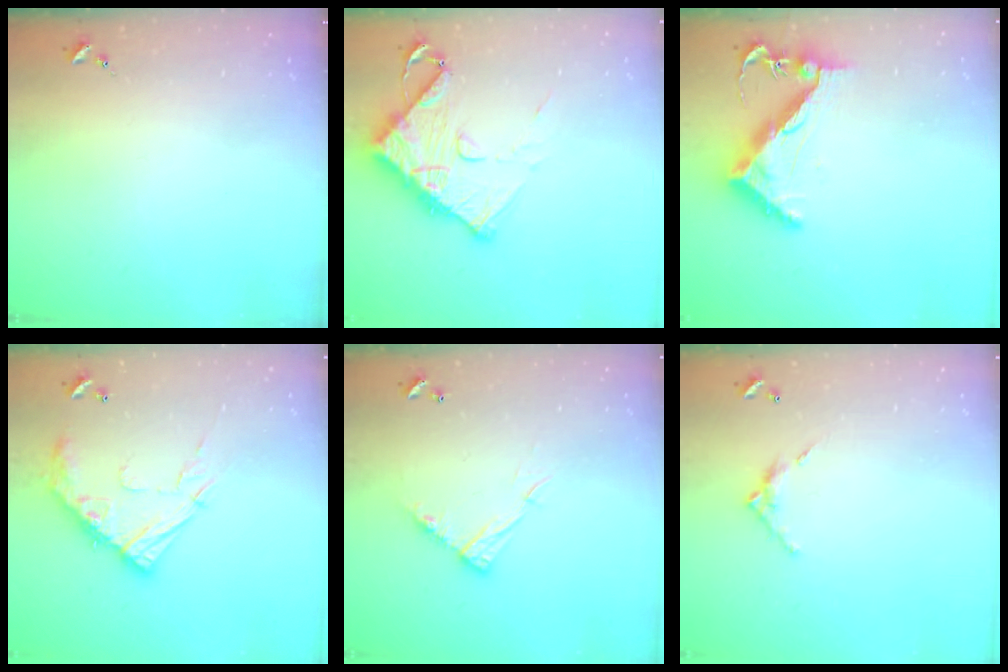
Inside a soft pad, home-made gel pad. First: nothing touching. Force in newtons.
{"total": 14.0, "press": 13.9, "slide": 1.3}
{"total": 9.7, "press": 9.6, "slide": 1.4}
{"total": 15.6, "press": 15.5, "slide": 1.2}
{"total": 10.6, "press": 10.6, "slide": 0.4}
{"total": 6.7, "press": 6.7, "slide": 0.4}